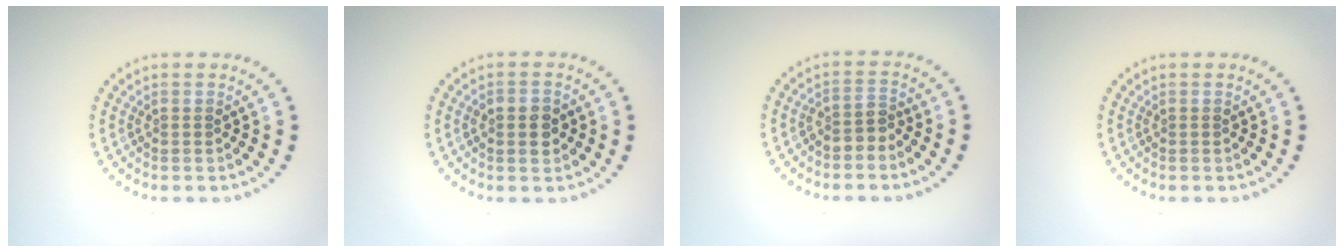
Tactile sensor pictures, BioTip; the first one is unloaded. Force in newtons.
{"total": 2.7, "press": 2.7, "slide": 0.2}
{"total": 1.9, "press": 1.4, "slide": 1.2}
{"total": 0.0}